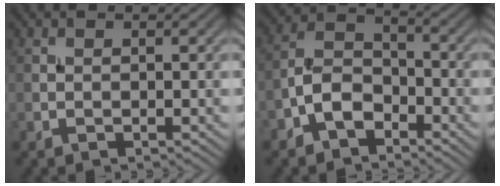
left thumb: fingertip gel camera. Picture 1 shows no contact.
{"total": 5.6, "force": [-3.3, 3.2, 3.2], "torque": [-0.059, 0.010, -0.080]}